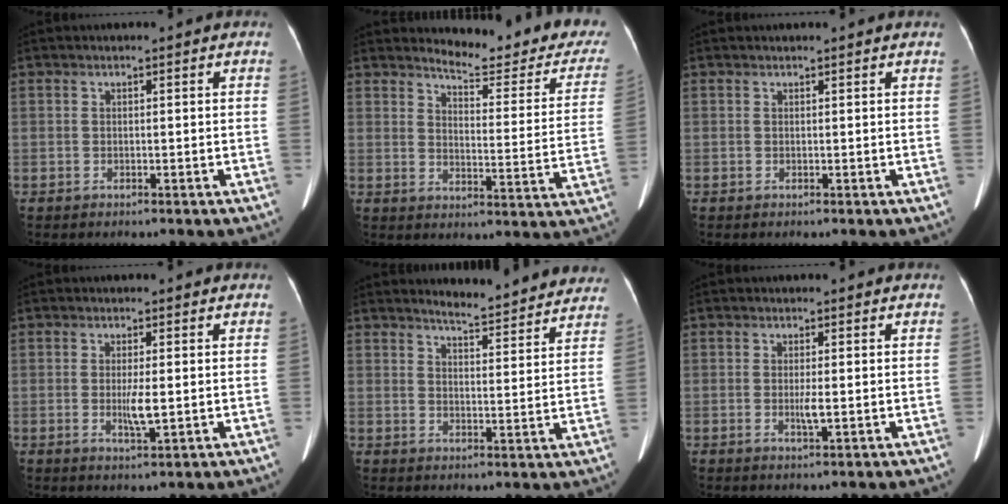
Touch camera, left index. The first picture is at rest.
{"total": 17.3, "force": [16.3, 2.7, 5.1], "torque": [-0.049, -0.090, 0.174]}
{"total": 1.6, "force": [1.6, 0.2, 0.4], "torque": [-0.012, 0.019, 0.016]}
{"total": 3.0, "force": [-0.2, 0.3, 3.0], "torque": [-0.060, -0.006, -0.001]}
{"total": 13.1, "force": [12.6, 1.7, 3.3], "torque": [-0.029, -0.029, 0.136]}
{"total": 1.7, "force": [-0.1, 0.1, 1.7], "torque": [-0.035, -0.003, -0.002]}